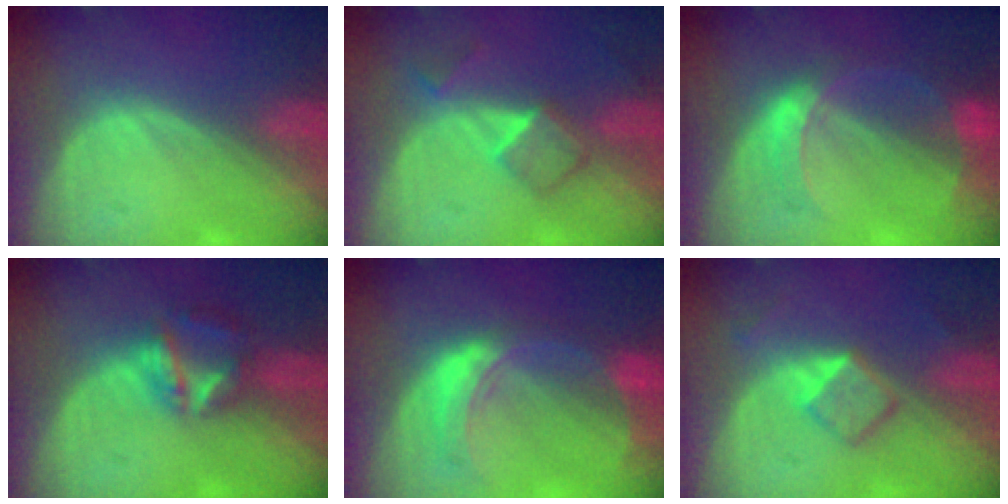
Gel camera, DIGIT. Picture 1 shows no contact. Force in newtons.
{"total": 5.1, "press": 4.4, "slide": 2.5}
{"total": 6.7, "press": 5.9, "slide": 3.2}
{"total": 5.7, "press": 5.4, "slide": 1.9}
{"total": 7.8, "press": 6.9, "slide": 3.7}
{"total": 4.1, "press": 3.9, "slide": 1.1}